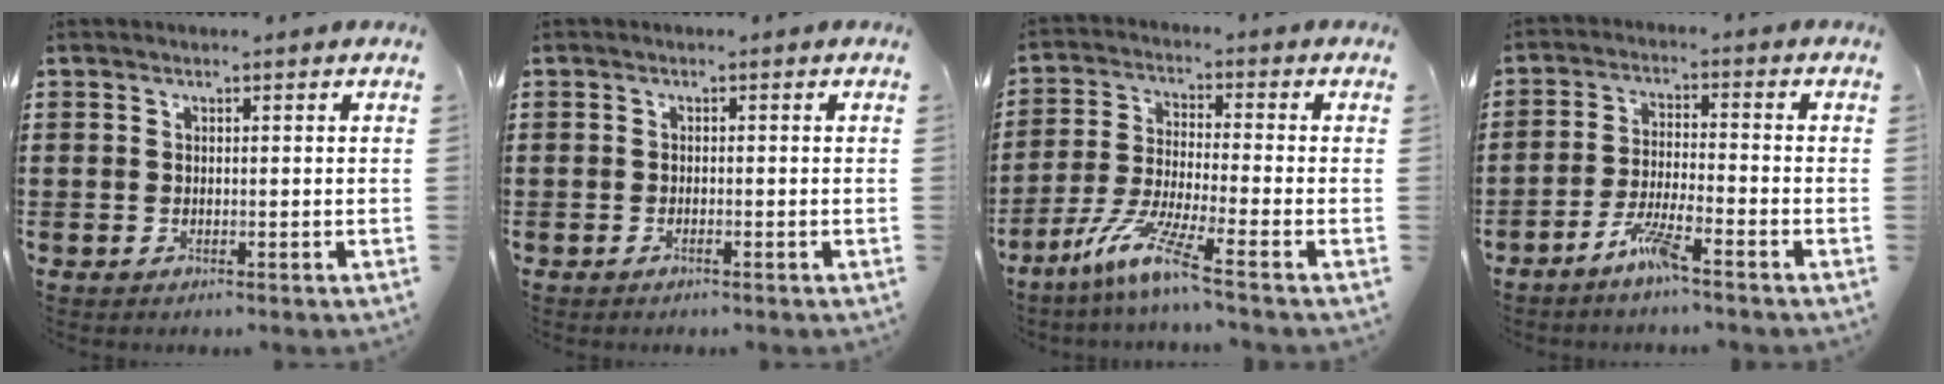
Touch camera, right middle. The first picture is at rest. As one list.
[{"total": 0.6, "force": [-0.4, 0.0, 0.4], "torque": [-0.008, -0.002, -0.007]}, {"total": 8.2, "force": [-5.8, 0.0, 5.8], "torque": [-0.126, -0.017, -0.115]}, {"total": 5.3, "force": [-4.1, 0.2, 3.5], "torque": [-0.078, -0.006, -0.078]}]